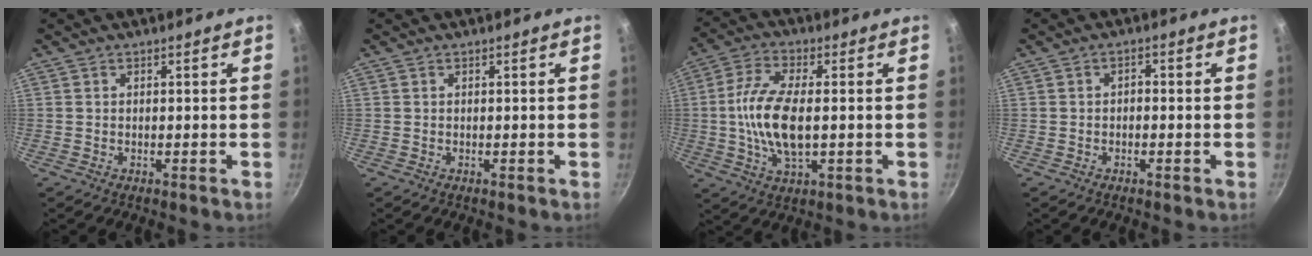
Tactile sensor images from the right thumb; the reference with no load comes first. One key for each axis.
{"total": 0.0}
{"total": 11.9, "fx": -0.4, "fy": 5.1, "fz": 10.7, "tx": -0.220, "ty": 0.007, "tz": -0.015}
{"total": 1.5, "fx": -0.4, "fy": 0.9, "fz": 1.0, "tx": -0.015, "ty": 0.012, "tz": -0.008}